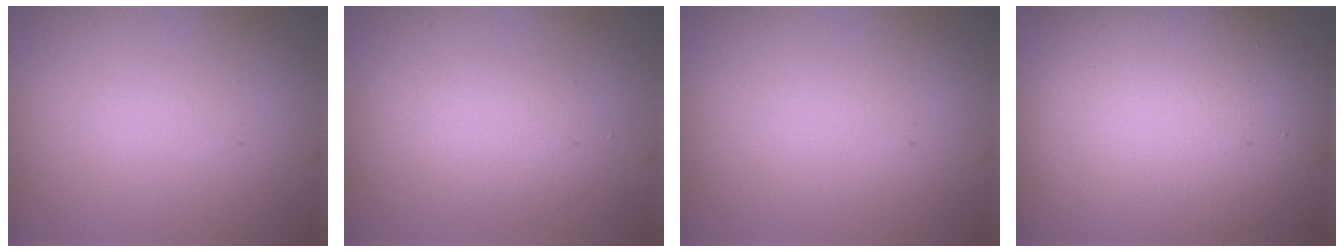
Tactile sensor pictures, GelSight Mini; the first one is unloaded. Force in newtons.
{"total": 2.0, "press": 2.0, "slide": 0.1}
{"total": 0.0}
{"total": 22.5, "press": 22.5, "slide": 1.0}